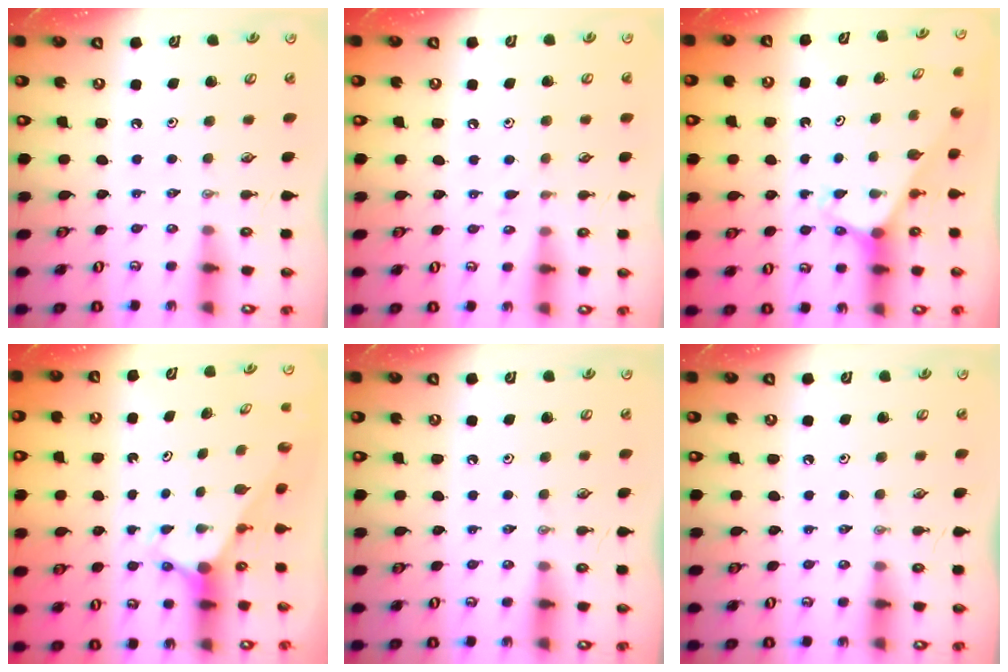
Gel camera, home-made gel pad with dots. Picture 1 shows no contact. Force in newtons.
{"total": 4.6, "press": 4.6, "slide": 0.3}
{"total": 2.7, "press": 2.7, "slide": 0.2}
{"total": 2.6, "press": 2.6, "slide": 0.1}
{"total": 0.0}
{"total": 0.0}